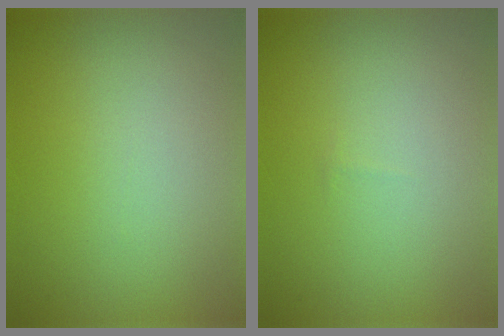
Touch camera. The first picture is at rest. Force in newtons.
{"total": 0.0}